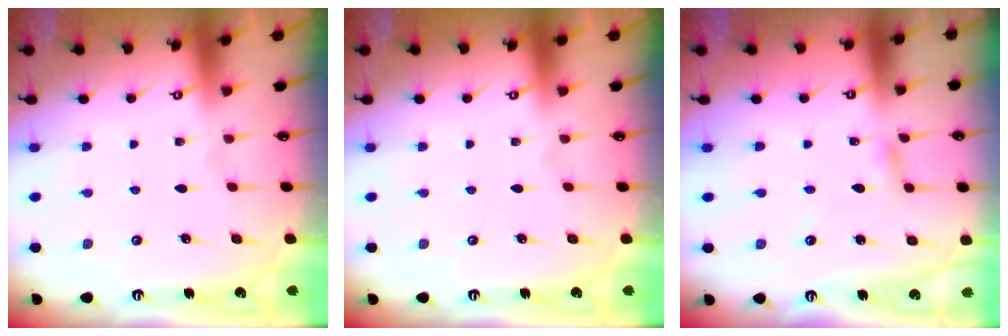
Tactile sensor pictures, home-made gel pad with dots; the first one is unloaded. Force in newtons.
{"total": 0.0}
{"total": 2.7, "press": 2.7, "slide": 0.1}